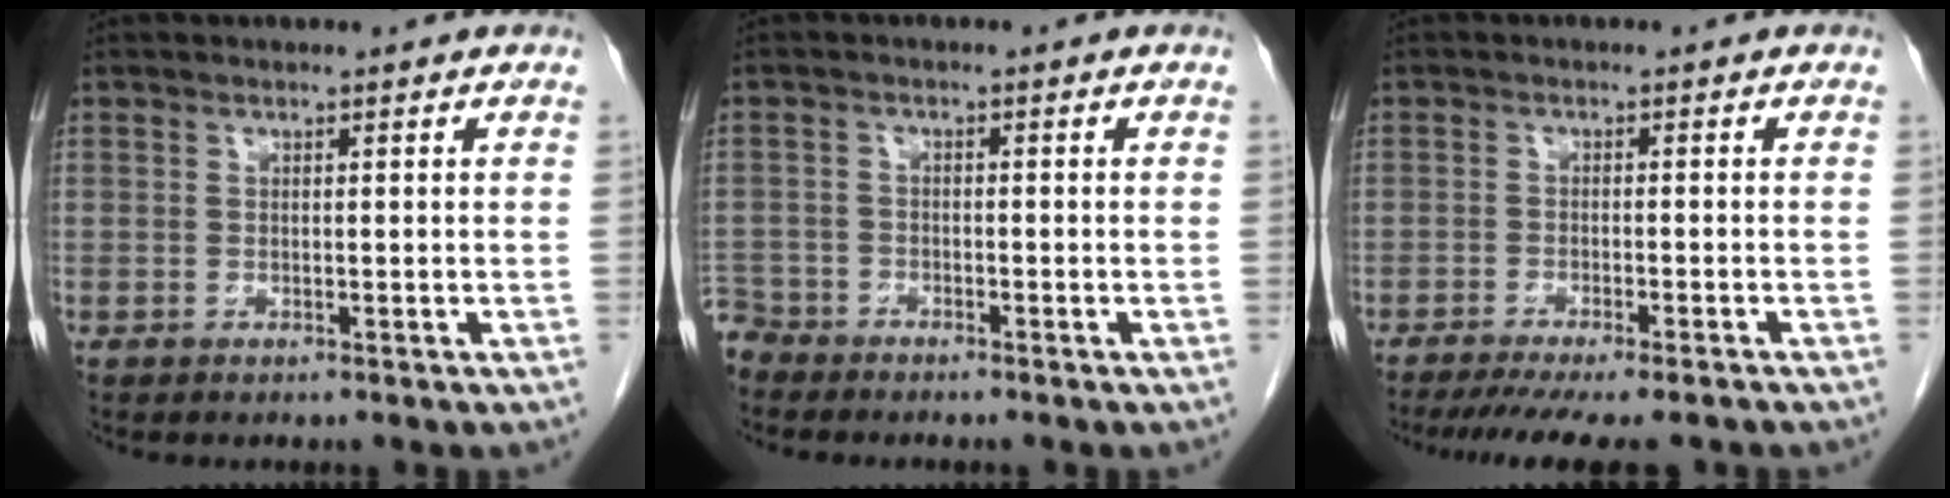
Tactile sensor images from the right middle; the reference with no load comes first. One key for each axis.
{"total": 3.7, "fx": -3.5, "fy": 1.1, "fz": -0.6, "tx": 0.012, "ty": -0.006, "tz": -0.071}
{"total": 12.4, "fx": -10.7, "fy": 1.3, "fz": 6.1, "tx": -0.089, "ty": -0.027, "tz": -0.147}